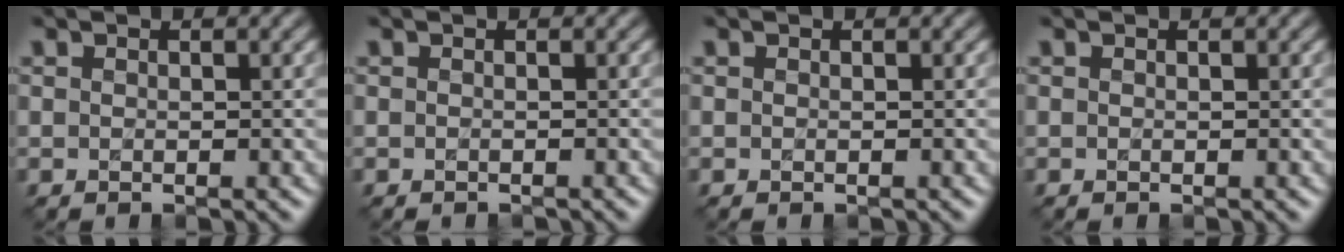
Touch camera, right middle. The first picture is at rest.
{"total": 0.7, "force": [-0.7, -0.1, 0.0], "torque": [0.002, -0.006, -0.012]}
{"total": 0.0}
{"total": 0.0}